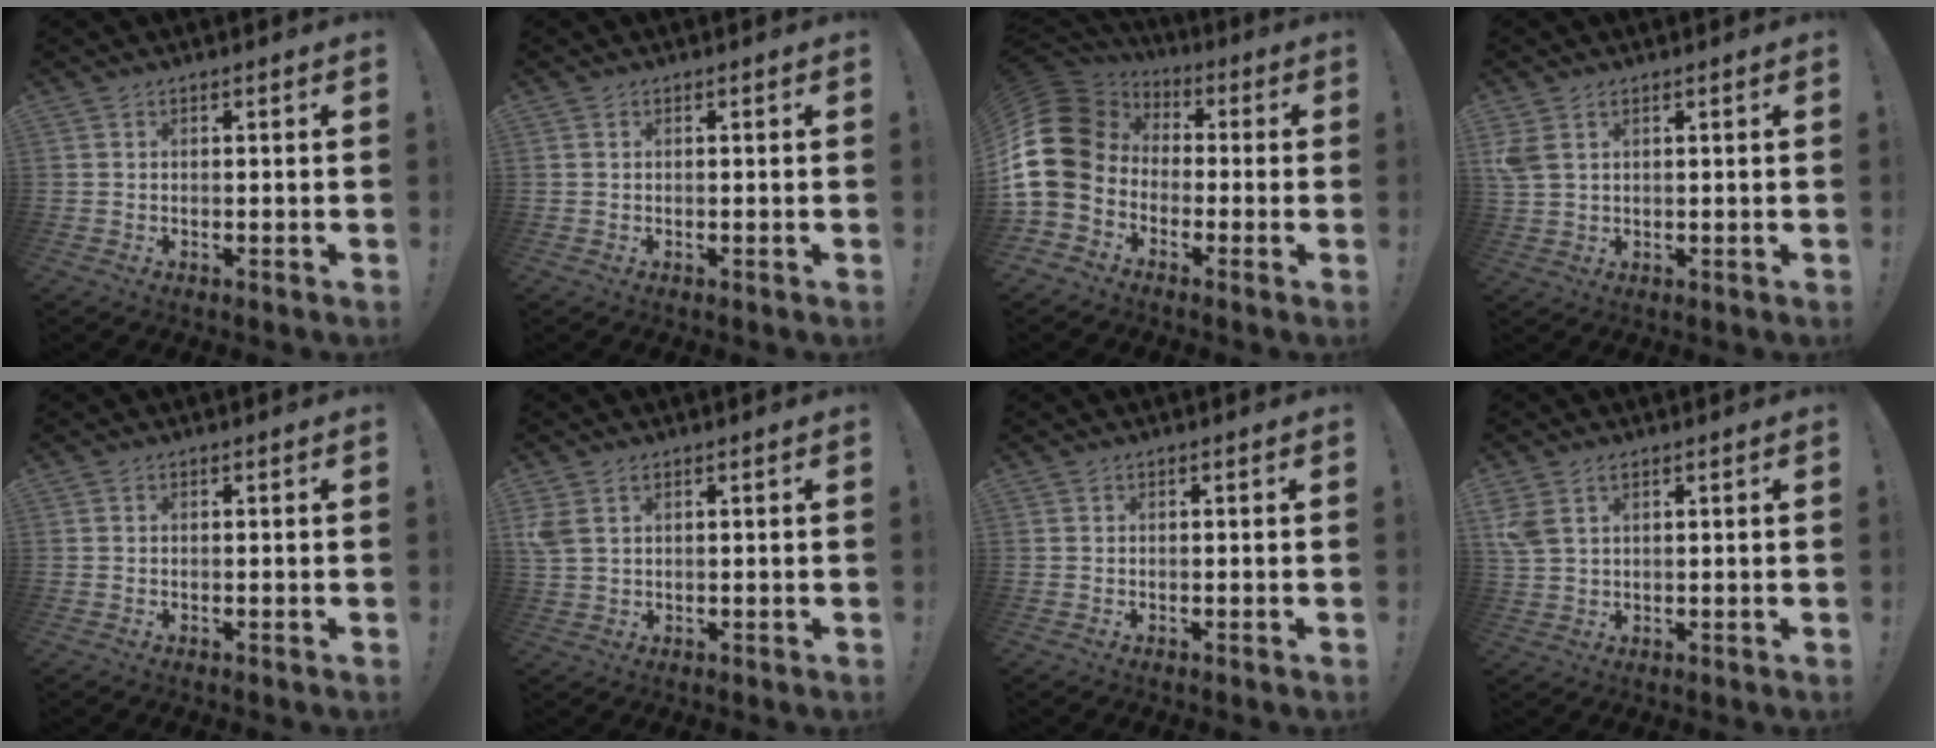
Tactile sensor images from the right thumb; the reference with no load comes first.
{"total": 0.0}
{"total": 16.1, "force": [-0.5, 12.7, 9.9], "torque": [-0.201, 0.017, 0.005]}
{"total": 3.9, "force": [1.9, 2.3, 2.5], "torque": [-0.056, -0.006, 0.036]}
{"total": 0.0}
{"total": 3.6, "force": [1.8, 2.1, 2.3], "torque": [-0.043, -0.003, 0.036]}
{"total": 0.0}
{"total": 4.5, "force": [2.5, 2.6, 2.7], "torque": [-0.054, -0.004, 0.050]}